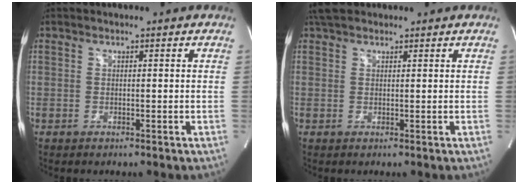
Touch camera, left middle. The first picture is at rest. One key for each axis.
{"total": 3.3, "fx": 2.7, "fy": 1.5, "fz": 1.1, "tx": -0.023, "ty": 0.024, "tz": 0.047}